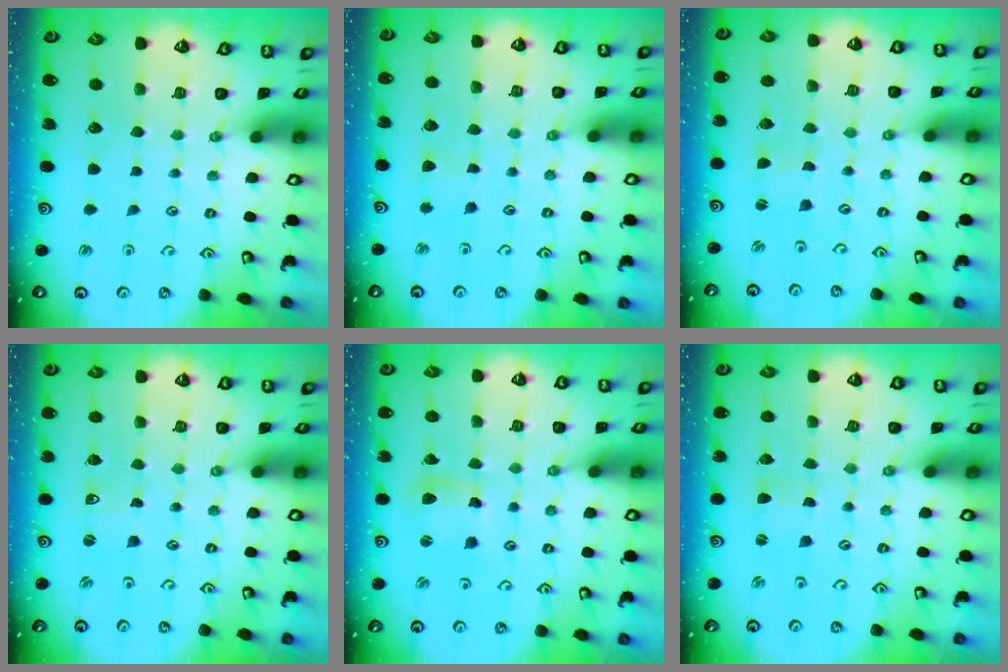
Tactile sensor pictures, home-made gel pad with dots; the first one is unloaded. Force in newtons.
{"total": 2.3, "press": 2.3, "slide": 0.4}
{"total": 0.0}
{"total": 1.9, "press": 1.8, "slide": 0.4}
{"total": 5.4, "press": 5.3, "slide": 0.8}
{"total": 0.8, "press": 0.8, "slide": 0.0}